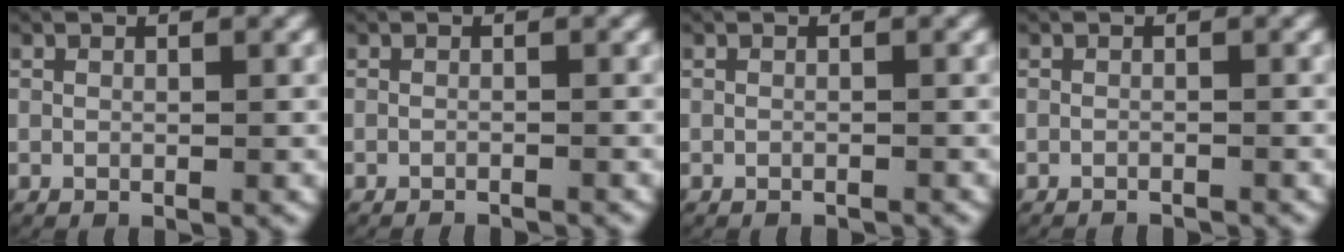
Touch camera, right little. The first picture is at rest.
{"total": 1.9, "force": [-1.9, 0.2, 0.2], "torque": [-0.005, -0.007, -0.027]}
{"total": 0.8, "force": [-0.8, 0.0, 0.0], "torque": [-0.003, -0.004, -0.010]}
{"total": 1.6, "force": [-1.6, 0.1, 0.1], "torque": [-0.006, -0.008, -0.022]}